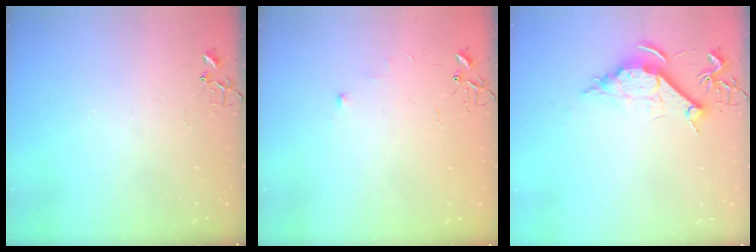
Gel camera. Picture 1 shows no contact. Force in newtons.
{"total": 5.4, "press": 5.3, "slide": 0.7}
{"total": 9.3, "press": 9.2, "slide": 1.0}